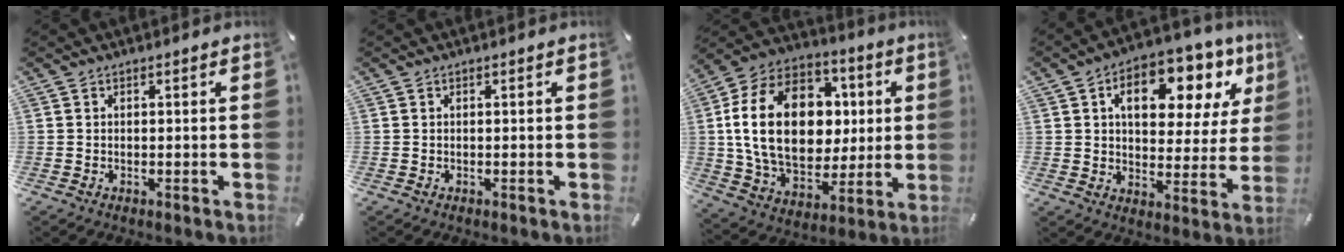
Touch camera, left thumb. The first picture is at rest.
{"total": 0.0}
{"total": 24.8, "force": [2.9, 17.7, 17.2], "torque": [-0.333, 0.008, 0.059]}
{"total": 15.6, "force": [7.0, 9.3, 10.3], "torque": [-0.139, -0.030, 0.112]}